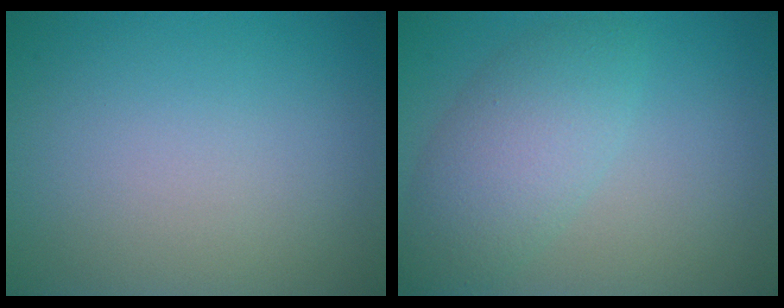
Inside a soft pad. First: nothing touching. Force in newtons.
{"total": 4.7, "press": 4.7, "slide": 0.2}